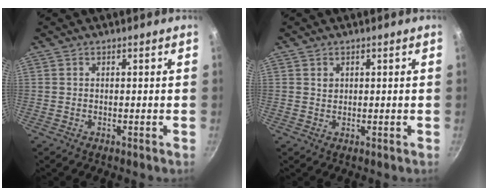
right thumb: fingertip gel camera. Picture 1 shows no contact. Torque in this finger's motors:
{"motor_torque": [-0.05, -0.15, 0.03, 0.31, -0.03]}